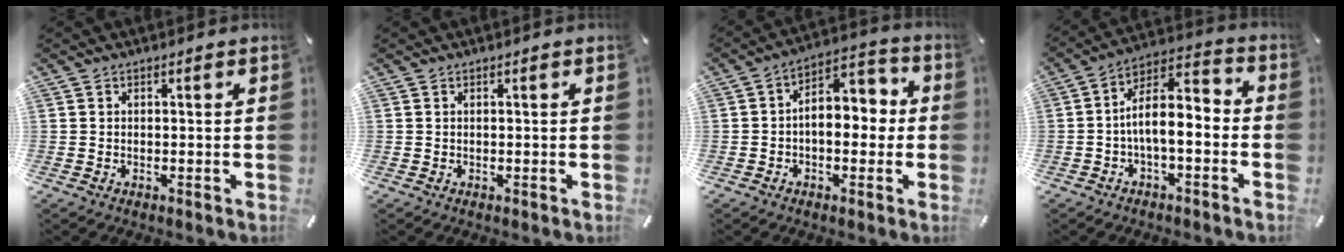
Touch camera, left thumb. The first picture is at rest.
{"total": 0.0}
{"total": 7.7, "force": [-0.7, 5.2, 5.7], "torque": [-0.073, -0.001, -0.018]}
{"total": 8.9, "force": [-2.5, 4.3, 7.4], "torque": [-0.137, 0.003, -0.046]}